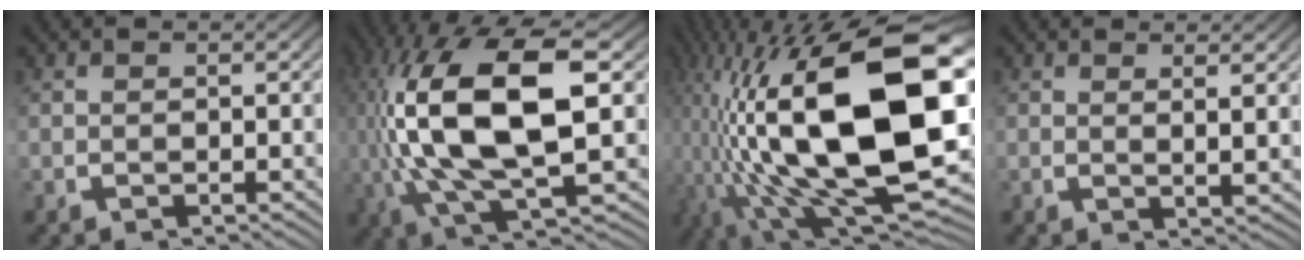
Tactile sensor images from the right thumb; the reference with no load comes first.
{"total": 16.3, "force": [0.4, 7.7, 14.3], "torque": [-0.304, -0.031, 0.022]}
{"total": 26.0, "force": [-1.1, 12.5, 22.8], "torque": [-0.428, -0.076, 0.027]}
{"total": 2.0, "force": [1.1, -0.2, 1.6], "torque": [-0.030, -0.005, 0.022]}